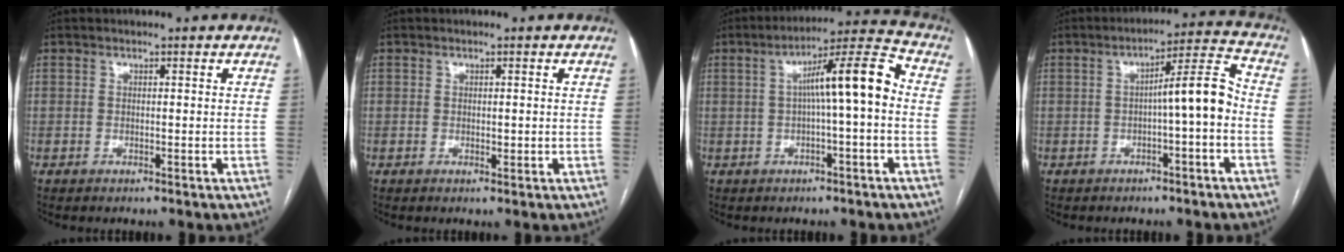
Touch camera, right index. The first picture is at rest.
{"total": 0.9, "force": [0.0, 0.5, 0.8], "torque": [-0.010, -0.003, 0.003]}
{"total": 10.1, "force": [0.1, 0.6, 10.1], "torque": [-0.156, 0.032, 0.000]}
{"total": 7.5, "force": [-1.3, 0.4, 7.4], "torque": [-0.107, 0.026, -0.018]}